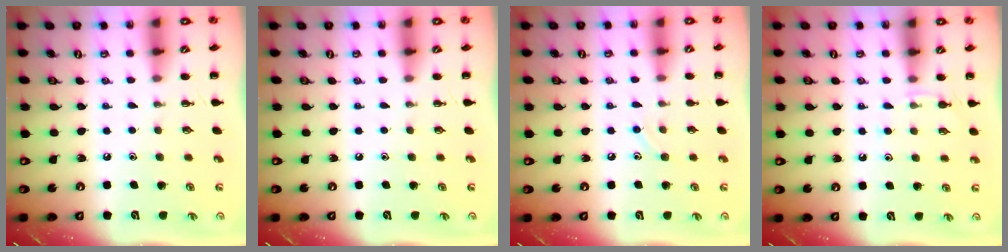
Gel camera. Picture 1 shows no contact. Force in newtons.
{"total": 0.0}
{"total": 6.0, "press": 5.7, "slide": 2.0}
{"total": 4.6, "press": 4.3, "slide": 1.6}